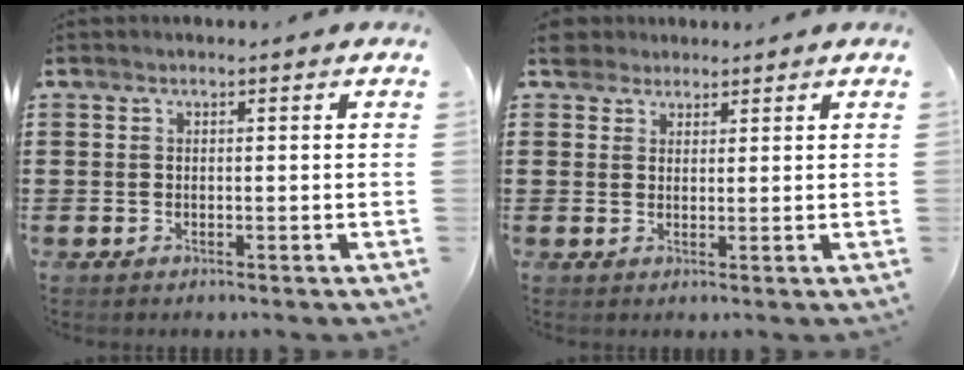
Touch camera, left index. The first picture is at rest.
{"total": 2.9, "force": [2.3, 1.7, 0.3], "torque": [-0.010, 0.009, 0.043]}